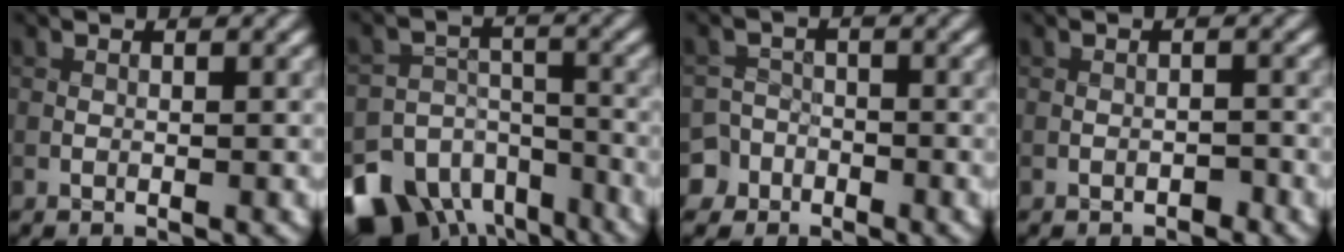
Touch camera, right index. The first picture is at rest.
{"total": 14.5, "force": [-10.3, 9.2, 4.3], "torque": [-0.093, -0.037, -0.164]}
{"total": 5.7, "force": [-3.8, 4.2, 0.2], "torque": [0.016, -0.013, -0.078]}
{"total": 0.7, "force": [-0.6, 0.3, 0.2], "torque": [0.001, 0.004, -0.006]}